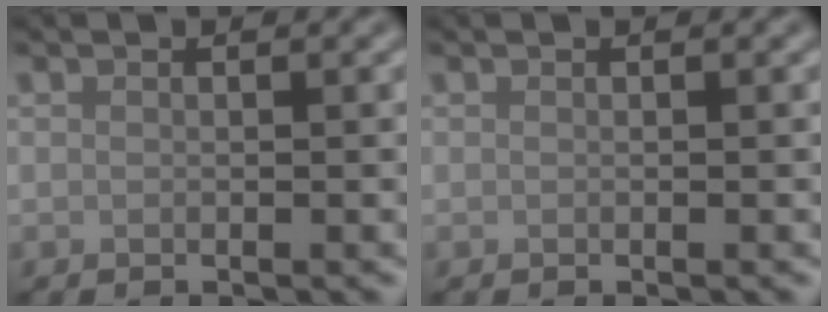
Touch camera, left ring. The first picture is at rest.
{"total": 0.0}